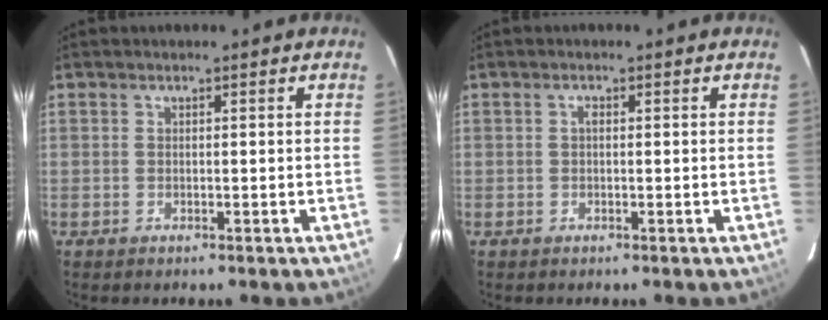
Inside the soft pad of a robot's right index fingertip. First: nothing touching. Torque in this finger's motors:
{"motor_torque": [0.16, -0.06, 0.10, 0.02]}